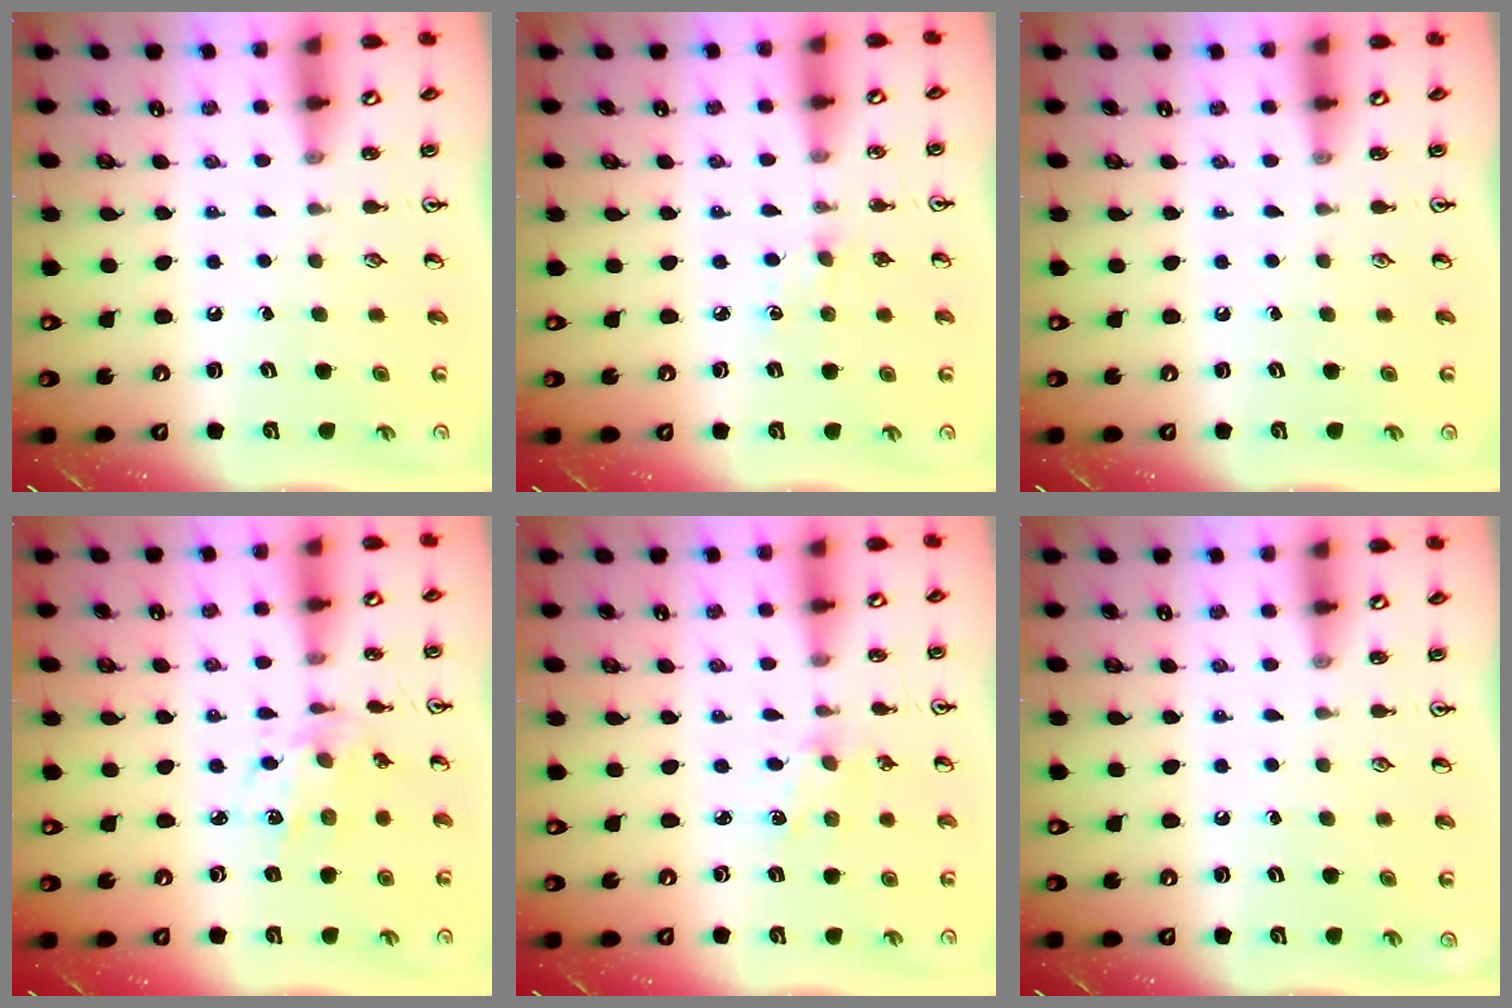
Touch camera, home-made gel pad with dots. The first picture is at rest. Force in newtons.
{"total": 3.2, "press": 3.2, "slide": 0.5}
{"total": 0.0}
{"total": 6.0, "press": 5.8, "slide": 1.7}
{"total": 2.1, "press": 2.0, "slide": 0.3}
{"total": 0.0}